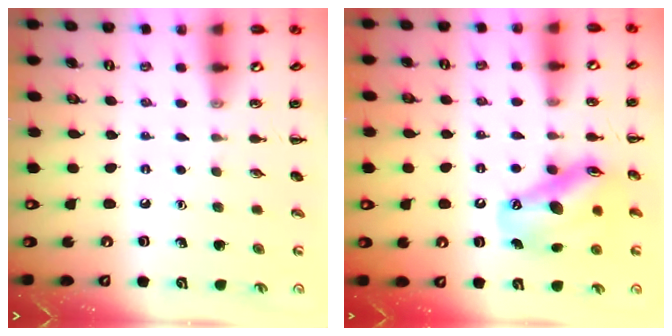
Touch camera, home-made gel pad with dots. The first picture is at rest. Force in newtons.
{"total": 13.4, "press": 12.9, "slide": 3.6}